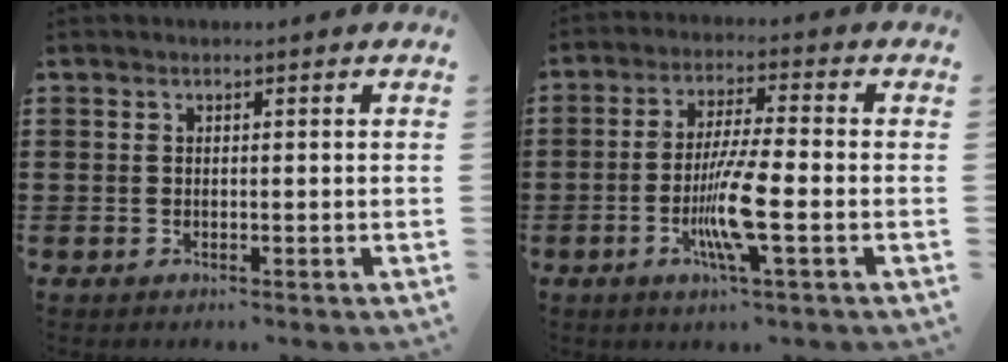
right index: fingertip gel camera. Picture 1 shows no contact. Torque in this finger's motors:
{"motor_torque": [1.71, 0.33, 0.67, 0.21]}